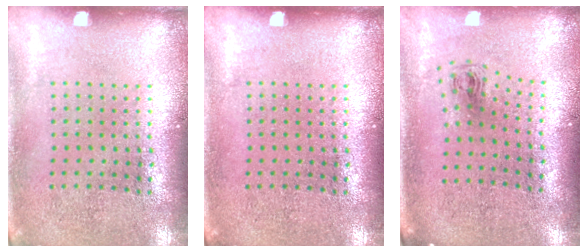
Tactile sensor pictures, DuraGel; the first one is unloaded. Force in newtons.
{"total": 0.0}
{"total": 0.7, "press": 0.4, "slide": 0.6}